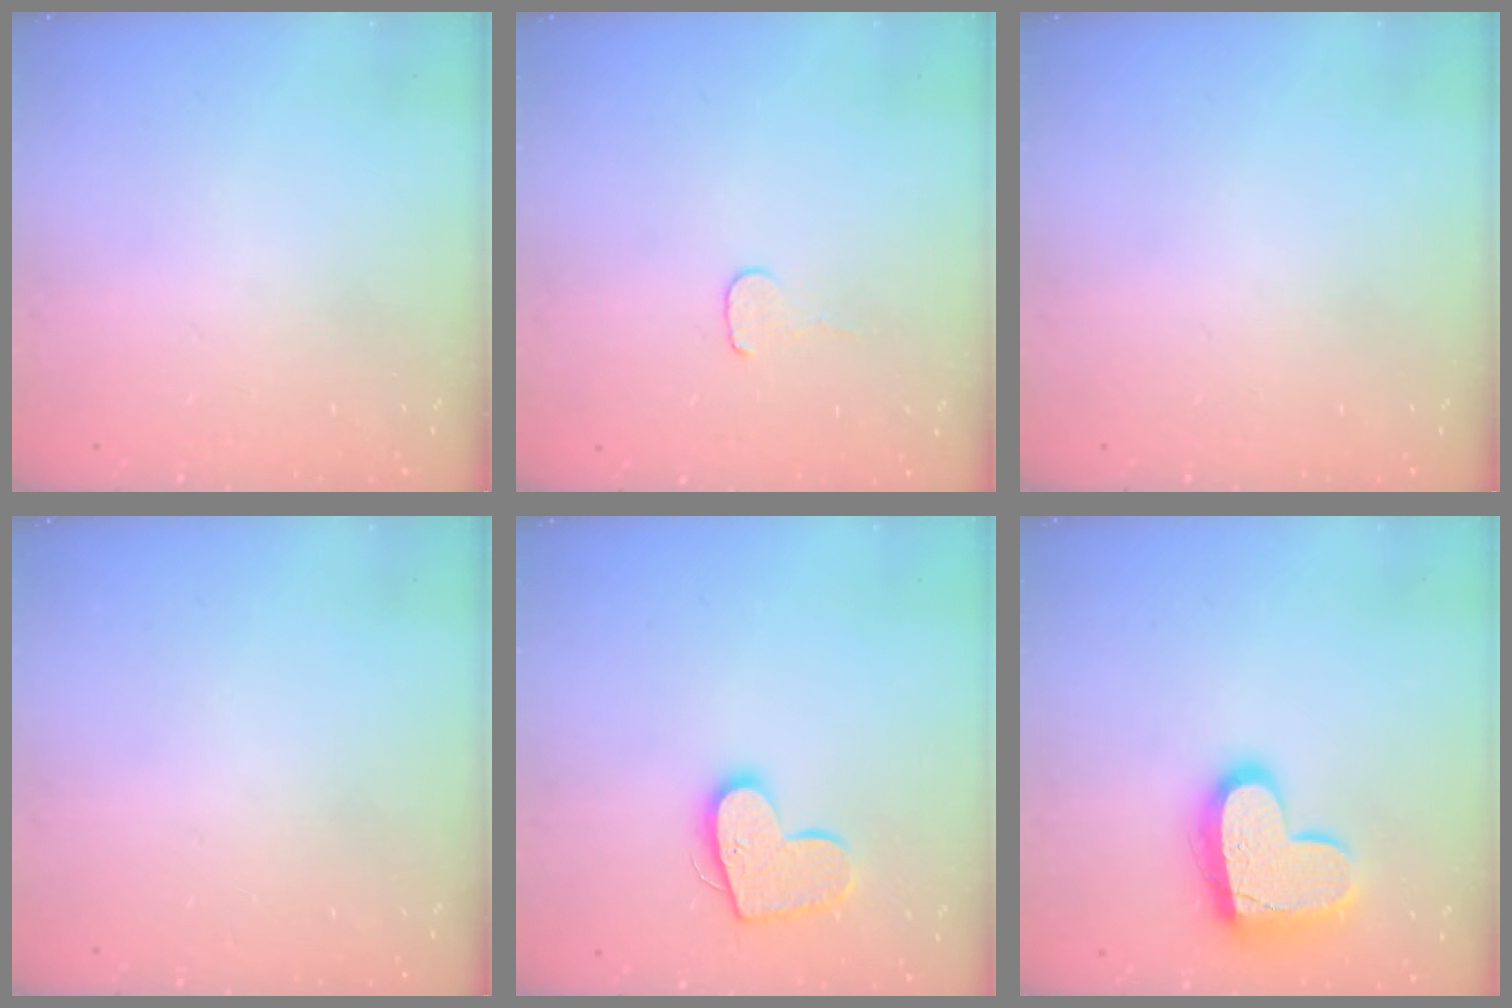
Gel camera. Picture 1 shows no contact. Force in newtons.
{"total": 4.1, "press": 4.1, "slide": 0.4}
{"total": 0.0}
{"total": 0.0}
{"total": 13.0, "press": 13.0, "slide": 0.9}
{"total": 15.7, "press": 15.6, "slide": 1.1}